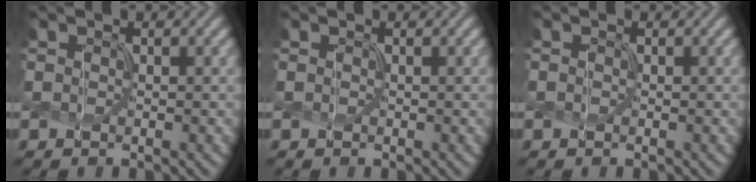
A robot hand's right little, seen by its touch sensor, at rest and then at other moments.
{"total": 0.0}
{"total": 0.0}